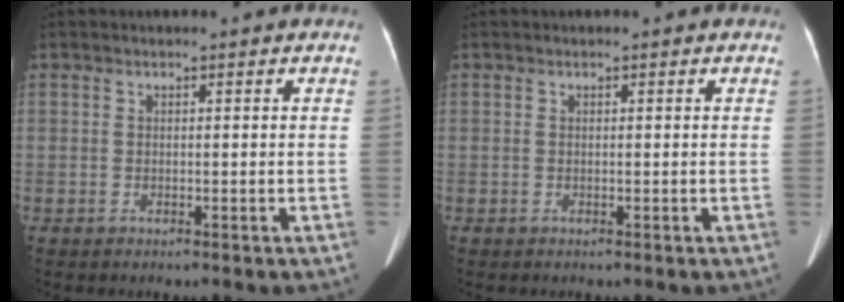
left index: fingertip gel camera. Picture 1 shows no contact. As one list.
[{"total": 0.0}]